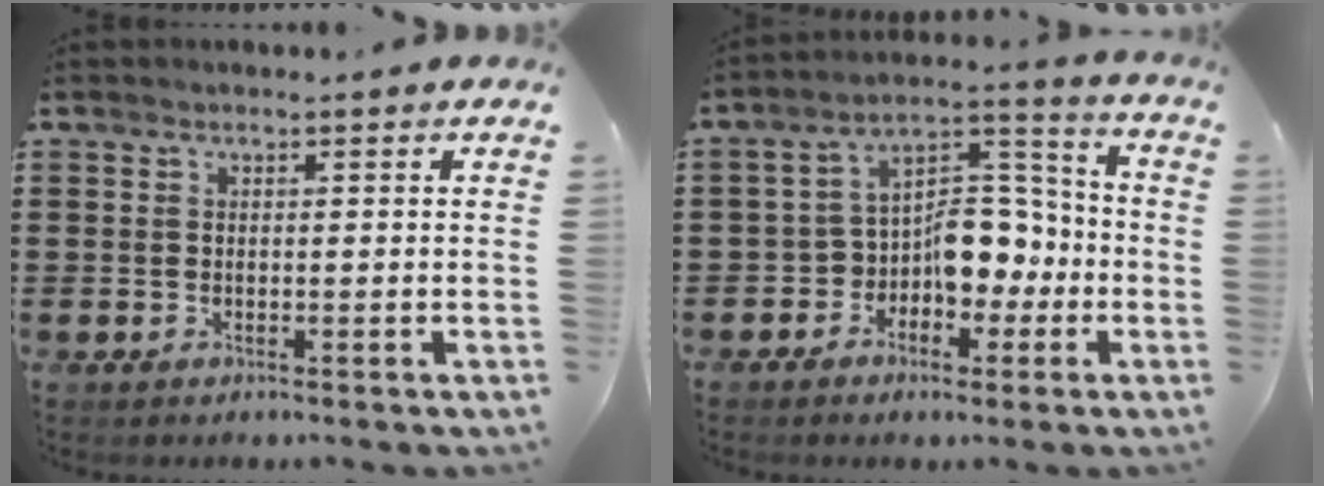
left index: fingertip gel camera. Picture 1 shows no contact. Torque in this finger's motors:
{"motor_torque": [0.45, 0.22, 0.68, 0.12]}